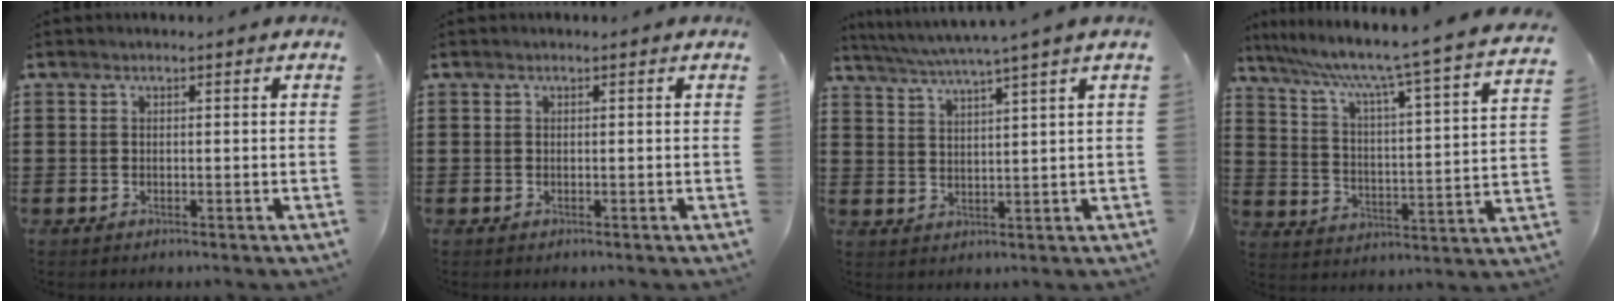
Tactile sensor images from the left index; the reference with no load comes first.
{"total": 0.0}
{"total": 3.6, "force": [3.0, -1.0, 1.7], "torque": [-0.042, -0.019, 0.049]}
{"total": 6.7, "force": [5.4, -0.8, 3.8], "torque": [-0.092, -0.055, 0.074]}